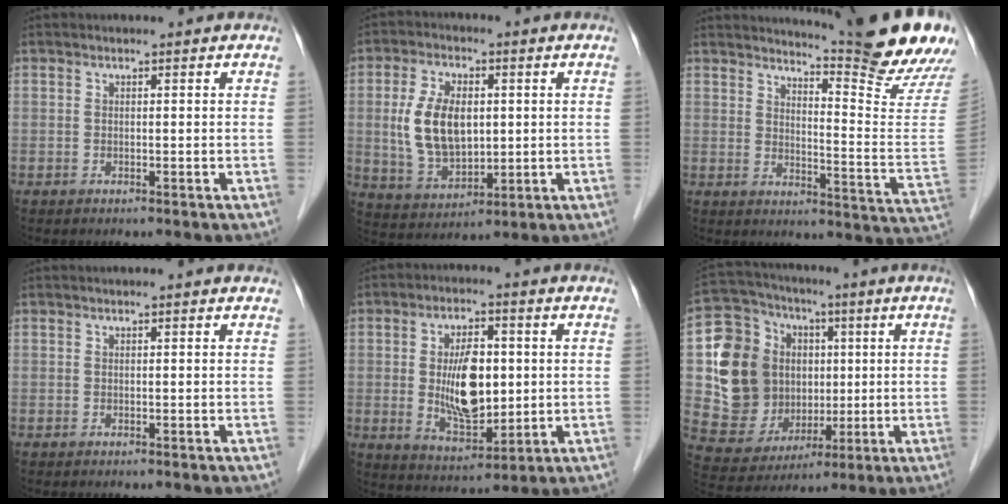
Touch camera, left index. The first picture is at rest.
{"total": 10.0, "force": [0.7, 5.7, 8.2], "torque": [-0.181, 0.003, 0.026]}
{"total": 16.9, "force": [15.5, -2.1, 6.5], "torque": [-0.108, -0.120, 0.190]}
{"total": 1.3, "force": [1.1, 0.0, 0.7], "torque": [-0.006, 0.018, 0.018]}
{"total": 10.1, "force": [0.3, 4.6, 9.0], "torque": [-0.170, -0.002, 0.016]}
{"total": 16.7, "force": [1.3, 14.0, 9.0], "torque": [-0.183, 0.045, 0.050]}